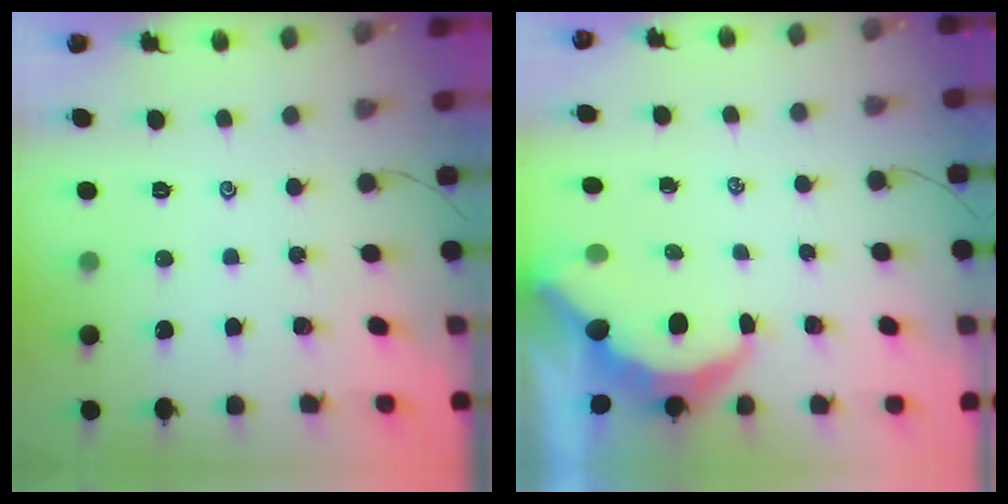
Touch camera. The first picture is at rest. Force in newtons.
{"total": 7.4, "press": 7.3, "slide": 1.1}